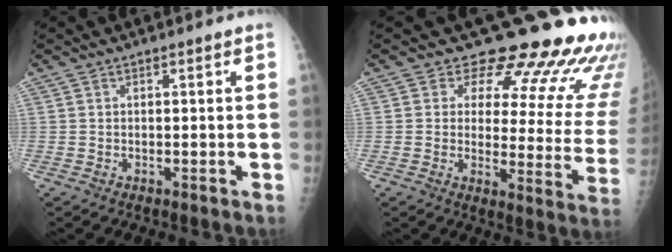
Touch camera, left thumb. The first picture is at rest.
{"total": 20.4, "force": [16.1, 8.1, 9.6], "torque": [-0.072, -0.114, 0.177]}